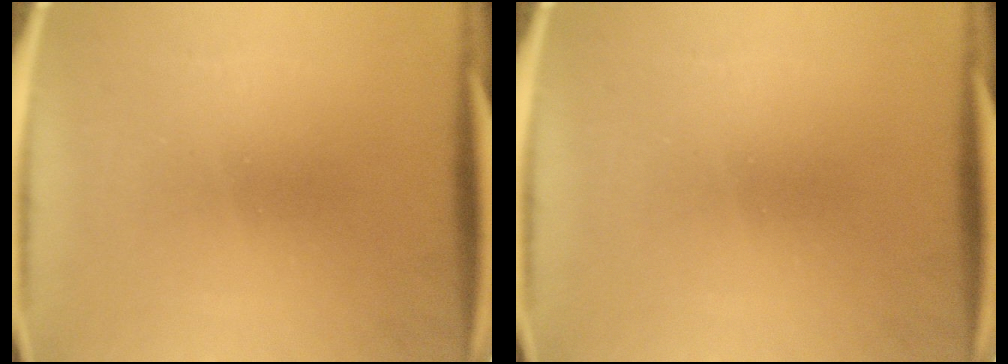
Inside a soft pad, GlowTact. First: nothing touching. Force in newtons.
{"total": 0.0}